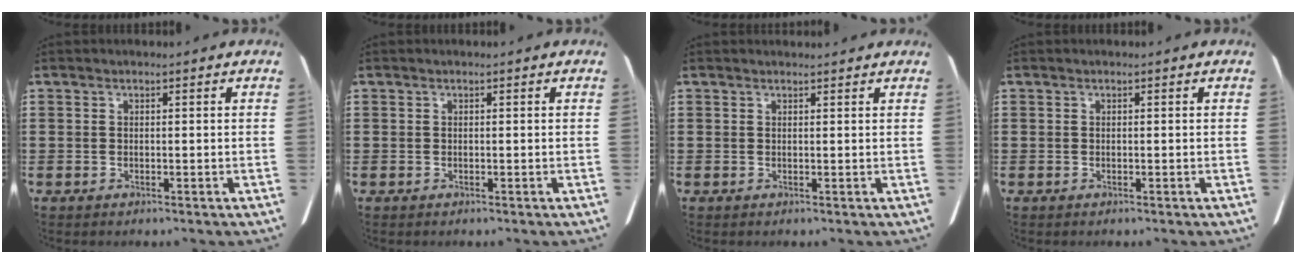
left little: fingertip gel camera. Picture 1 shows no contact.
{"total": 0.0}
{"total": 0.8, "force": [0.8, 0.1, 0.2], "torque": [0.004, -0.001, 0.012]}
{"total": 0.0}